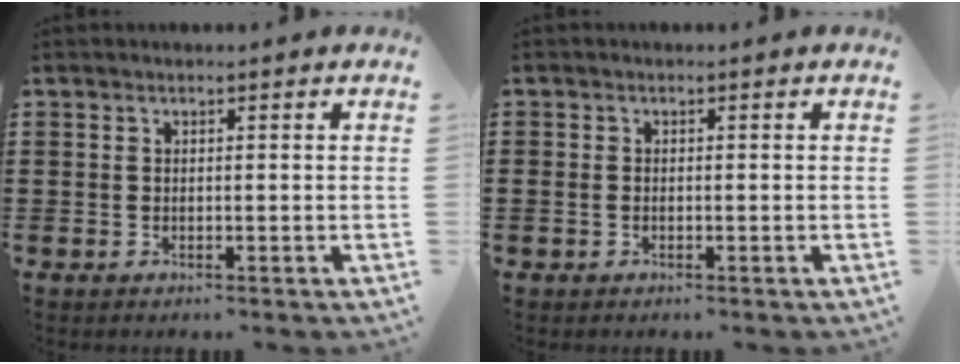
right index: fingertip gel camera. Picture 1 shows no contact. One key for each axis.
{"total": 0.6, "fx": -0.4, "fy": 0.4, "fz": 0.3, "tx": -0.007, "ty": 0.001, "tz": -0.008}